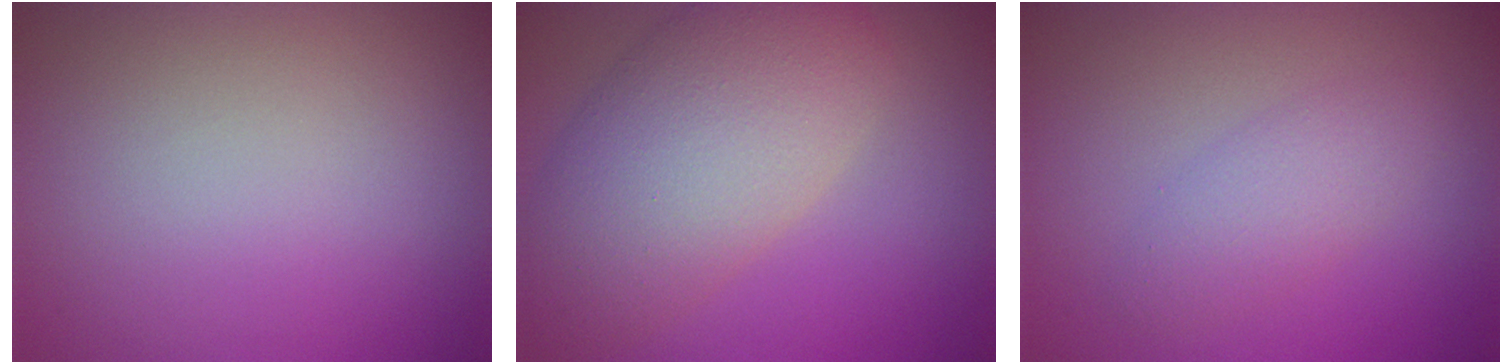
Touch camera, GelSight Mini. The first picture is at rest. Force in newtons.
{"total": 8.6, "press": 8.6, "slide": 0.5}
{"total": 2.3, "press": 2.3, "slide": 0.2}